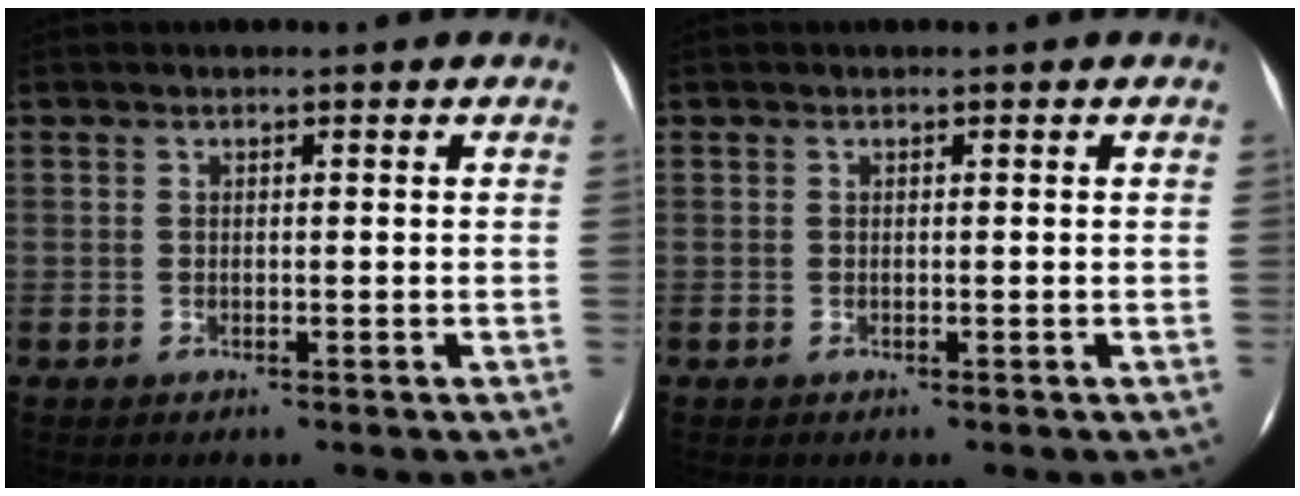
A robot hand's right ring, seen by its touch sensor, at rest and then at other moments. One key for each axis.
{"total": 0.0}